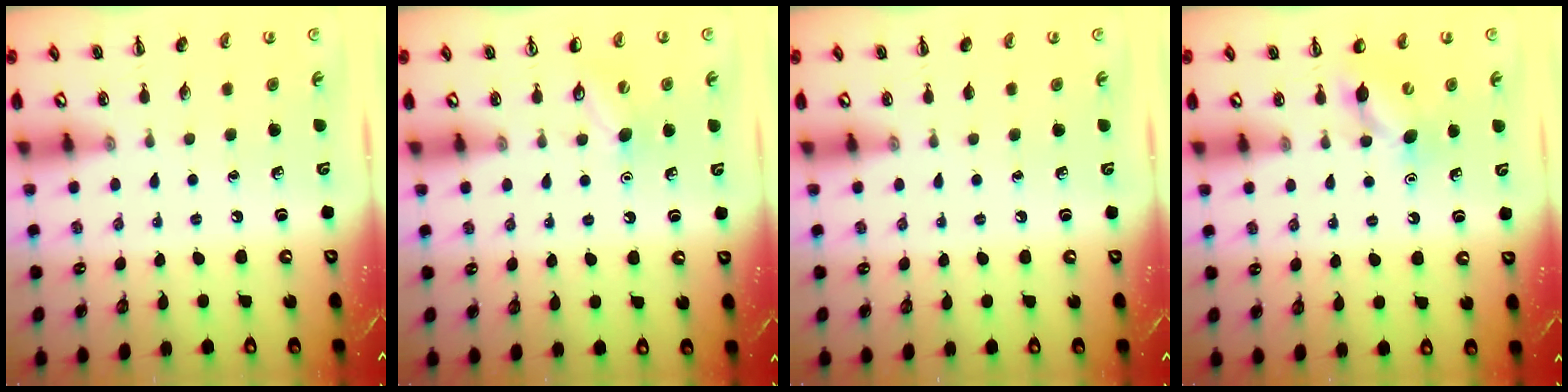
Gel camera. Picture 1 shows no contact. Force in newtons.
{"total": 6.4, "press": 6.2, "slide": 1.7}
{"total": 0.0}
{"total": 6.8, "press": 6.7, "slide": 1.3}